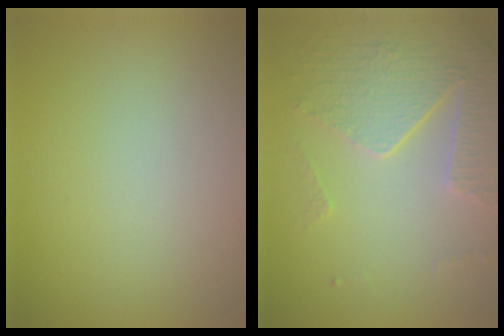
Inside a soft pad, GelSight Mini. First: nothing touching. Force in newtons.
{"total": 3.6, "press": 3.5, "slide": 1.1}